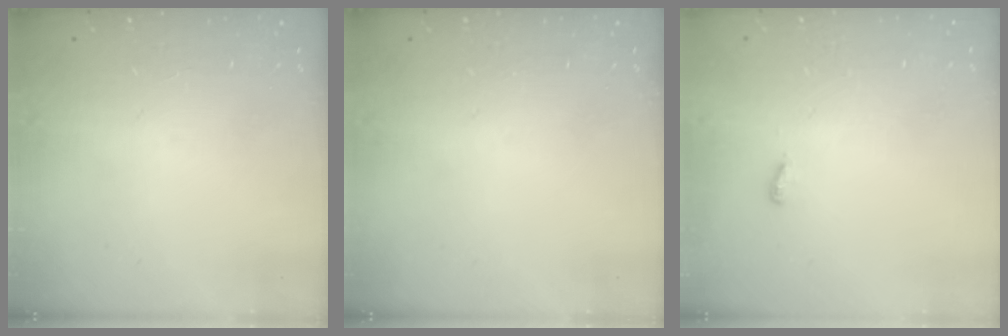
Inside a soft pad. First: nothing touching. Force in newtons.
{"total": 0.0}
{"total": 3.2, "press": 3.1, "slide": 0.4}